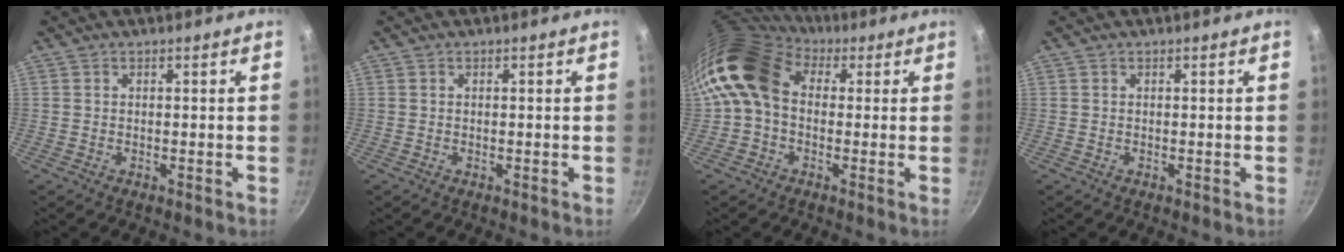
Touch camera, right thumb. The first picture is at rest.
{"total": 0.0}
{"total": 12.2, "force": [1.5, 9.3, 7.8], "torque": [-0.129, 0.017, 0.004]}
{"total": 0.0}